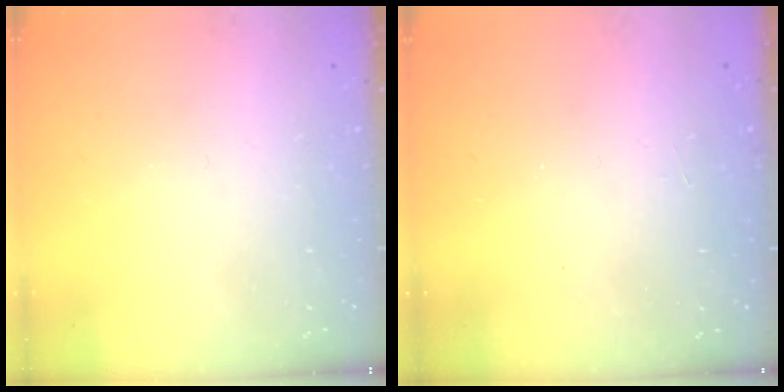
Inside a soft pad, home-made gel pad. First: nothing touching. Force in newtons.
{"total": 5.9, "press": 5.9, "slide": 0.3}